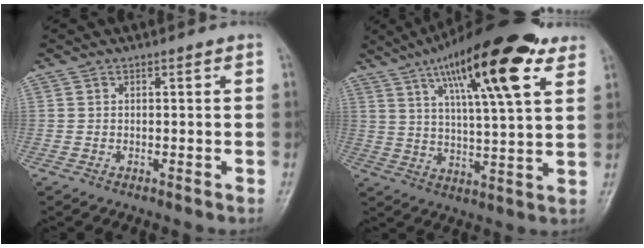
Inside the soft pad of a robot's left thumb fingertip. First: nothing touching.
{"total": 21.4, "force": [11.7, 5.1, 17.1], "torque": [-0.256, -0.026, 0.185]}